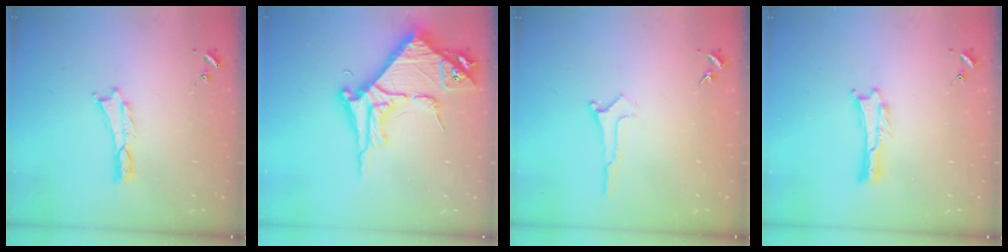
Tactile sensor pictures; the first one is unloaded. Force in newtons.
{"total": 8.4, "press": 8.4, "slide": 0.9}
{"total": 0.0}
{"total": 0.0}